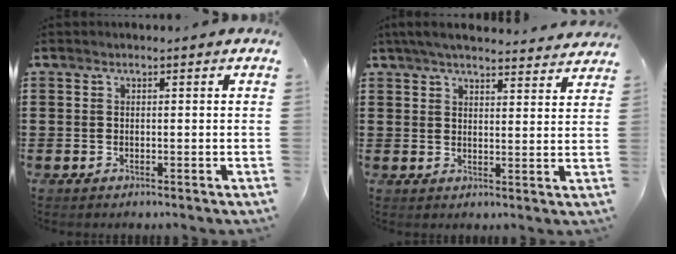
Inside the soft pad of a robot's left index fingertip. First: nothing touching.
{"total": 4.7, "force": [4.4, 0.3, 1.7], "torque": [-0.046, -0.017, 0.080]}